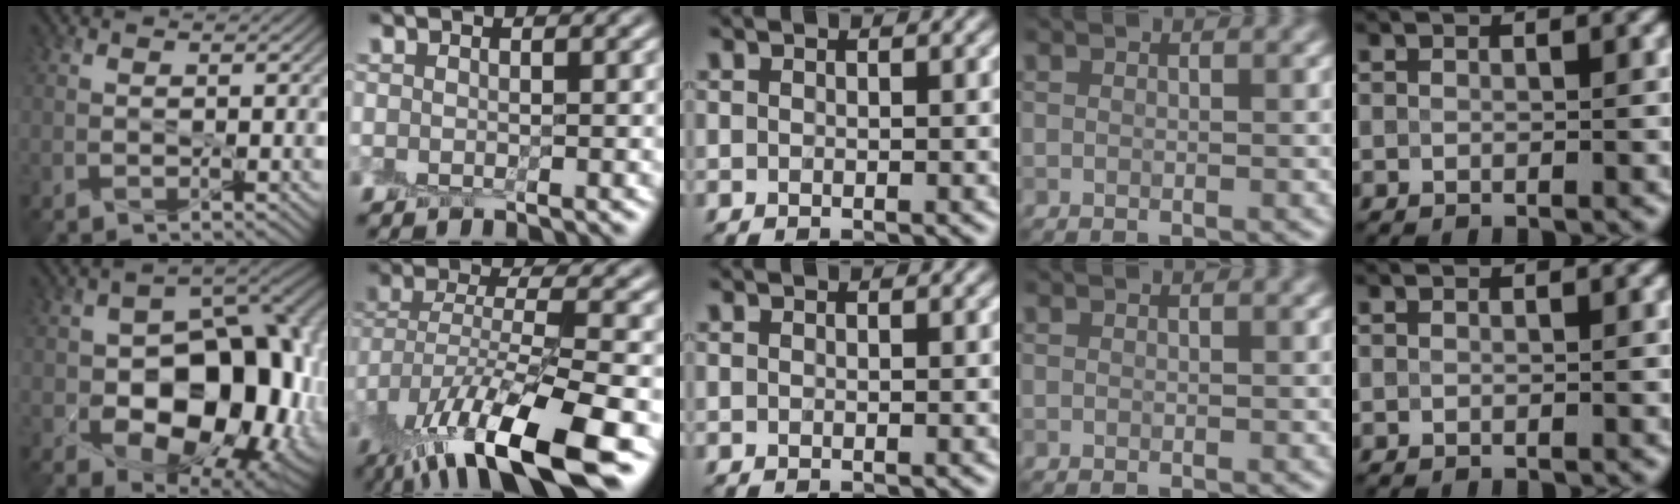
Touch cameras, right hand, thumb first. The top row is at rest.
{"thumb": {"total": 17.2, "force": [-4.0, 11.3, 12.3], "torque": [-0.131, -0.020, -0.055]}, "index": {"total": 11.5, "force": [-6.6, 3.5, 8.7], "torque": [-0.172, -0.013, -0.105]}}